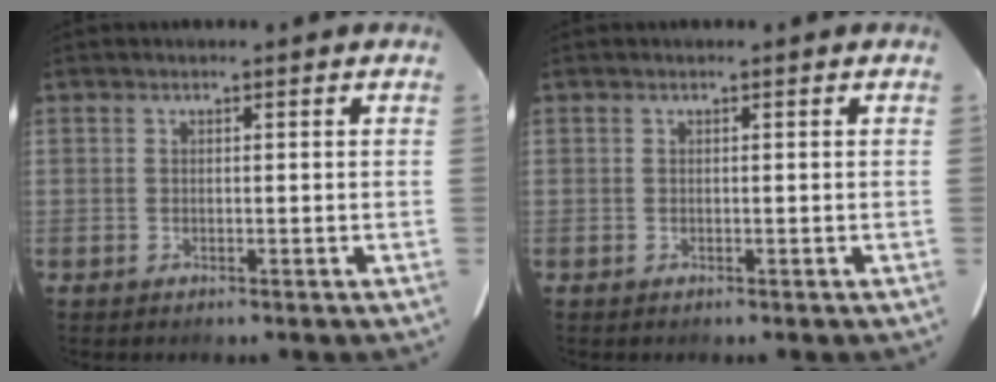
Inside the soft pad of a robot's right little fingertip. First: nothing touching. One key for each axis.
{"total": 0.0}